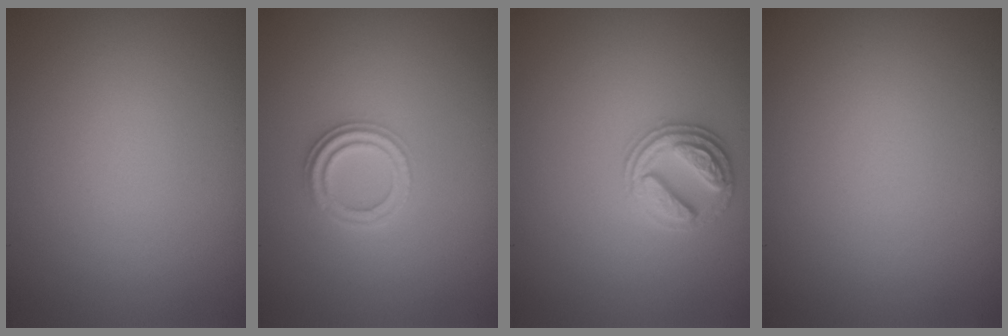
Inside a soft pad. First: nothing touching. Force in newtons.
{"total": 2.3, "press": 2.3, "slide": 0.4}
{"total": 2.6, "press": 2.6, "slide": 0.5}
{"total": 0.0}